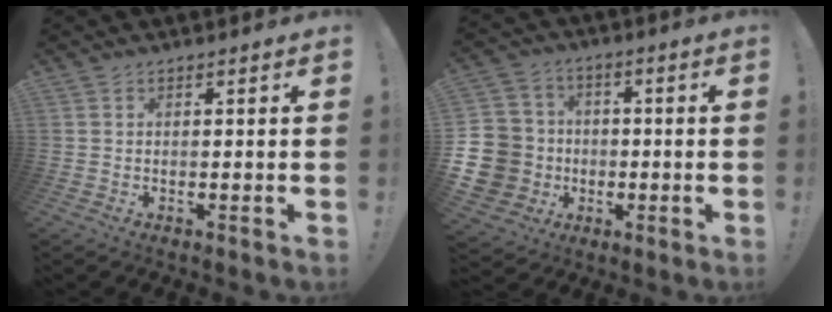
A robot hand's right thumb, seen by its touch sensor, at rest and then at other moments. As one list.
[{"total": 14.4, "force": [-3.1, 13.3, 4.8], "torque": [-0.105, 0.032, -0.035]}]